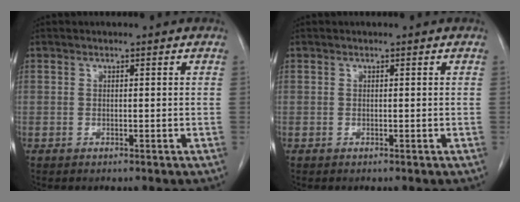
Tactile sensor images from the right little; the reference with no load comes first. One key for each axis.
{"total": 0.0}